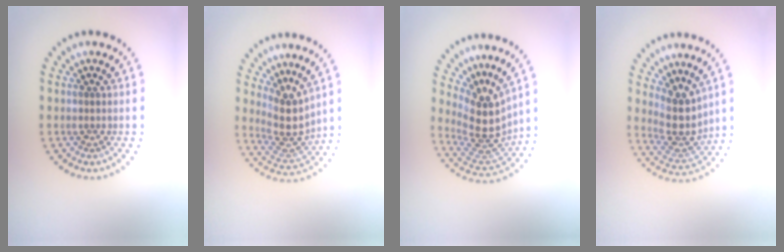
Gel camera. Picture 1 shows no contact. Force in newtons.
{"total": 3.8, "press": 2.8, "slide": 2.5}
{"total": 4.7, "press": 3.4, "slide": 3.3}
{"total": 4.1, "press": 3.2, "slide": 2.5}